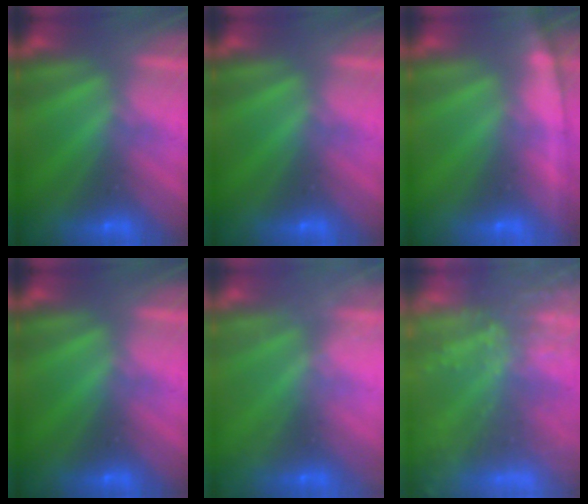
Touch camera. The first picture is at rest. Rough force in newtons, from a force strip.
{"total": 0.0}
{"total": 1.6}
{"total": 0.0}
{"total": 2.3}
{"total": 7.1}